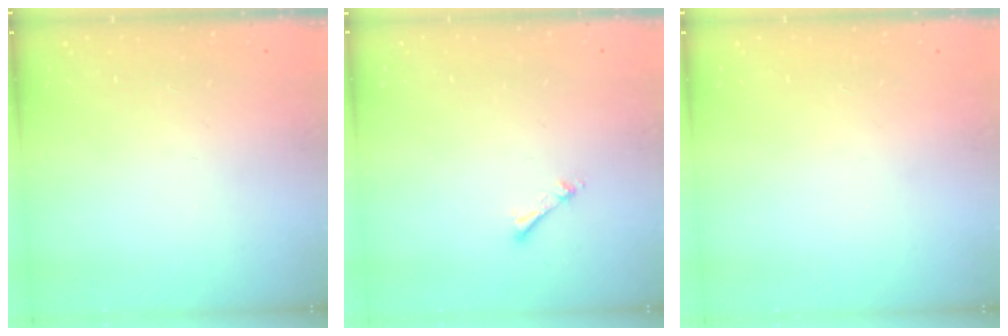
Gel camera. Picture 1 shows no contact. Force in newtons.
{"total": 2.7, "press": 2.7, "slide": 0.4}
{"total": 0.0}